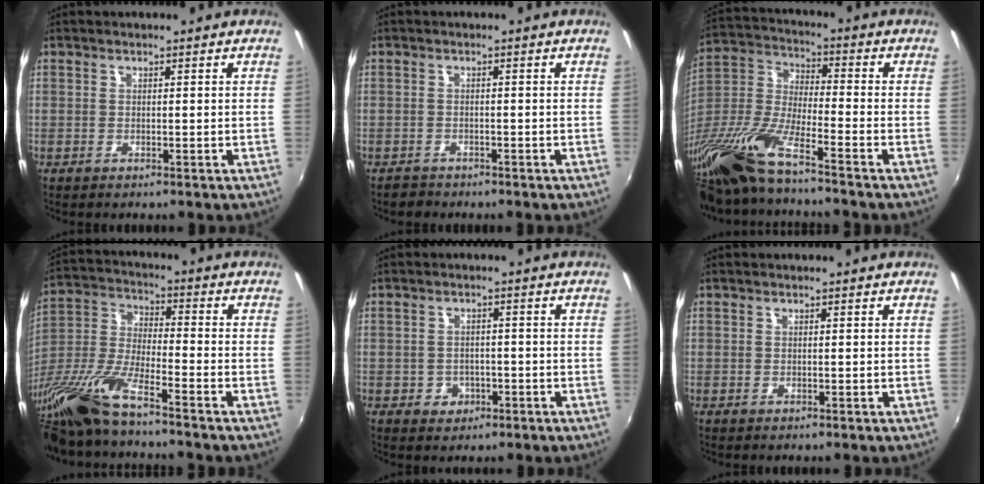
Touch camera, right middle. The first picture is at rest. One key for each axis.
{"total": 1.9, "fx": -1.6, "fy": 1.0, "fz": 0.0, "tx": -0.007, "ty": 0.000, "tz": -0.028}
{"total": 17.2, "fx": -12.7, "fy": 2.0, "fz": 11.3, "tx": -0.244, "ty": -0.033, "tz": -0.258}
{"total": 15.3, "fx": -11.7, "fy": 1.5, "fz": 9.7, "tx": -0.212, "ty": -0.028, "tz": -0.239}
{"total": 3.8, "fx": -1.4, "fy": 3.4, "fz": 0.9, "tx": -0.025, "ty": 0.002, "tz": -0.018}
{"total": 0.0}